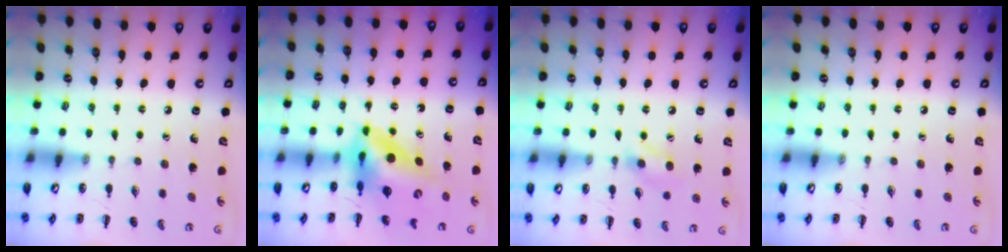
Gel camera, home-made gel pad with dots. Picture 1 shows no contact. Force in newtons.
{"total": 11.2, "press": 10.7, "slide": 3.3}
{"total": 5.8, "press": 5.5, "slide": 1.6}
{"total": 0.0}